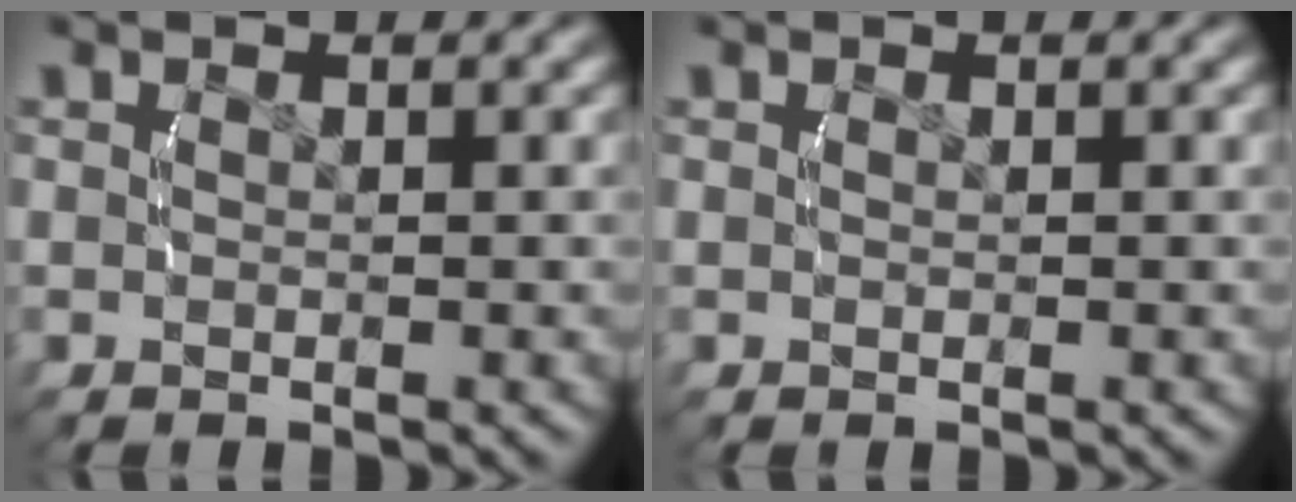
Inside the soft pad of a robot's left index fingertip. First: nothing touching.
{"total": 0.0}